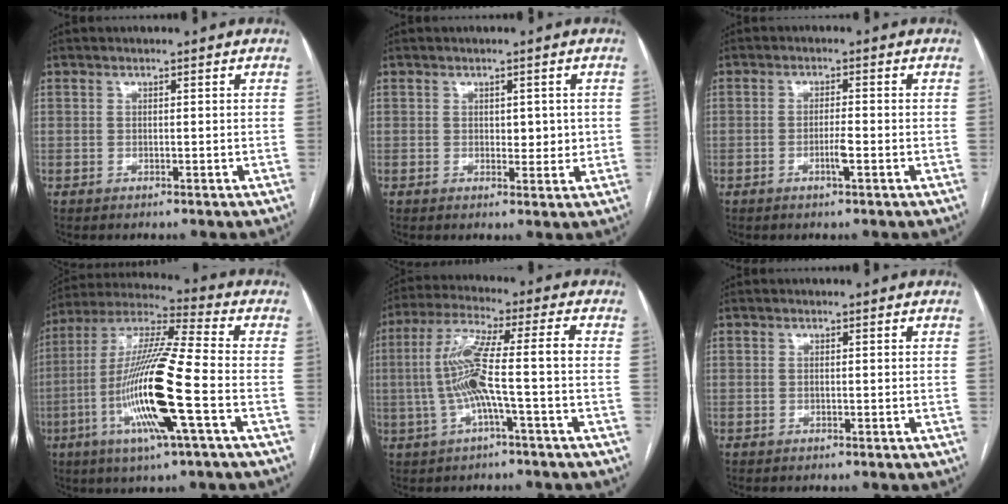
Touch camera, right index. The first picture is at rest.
{"total": 2.9, "force": [0.4, 1.7, 2.3], "torque": [-0.024, 0.001, 0.007]}
{"total": 2.6, "force": [-1.1, 0.0, 2.3], "torque": [-0.045, -0.002, -0.021]}
{"total": 18.0, "force": [-5.2, 0.3, 17.3], "torque": [-0.348, -0.012, -0.103]}
{"total": 10.3, "force": [-1.5, 0.2, 10.1], "torque": [-0.209, 0.026, -0.033]}
{"total": 0.0}